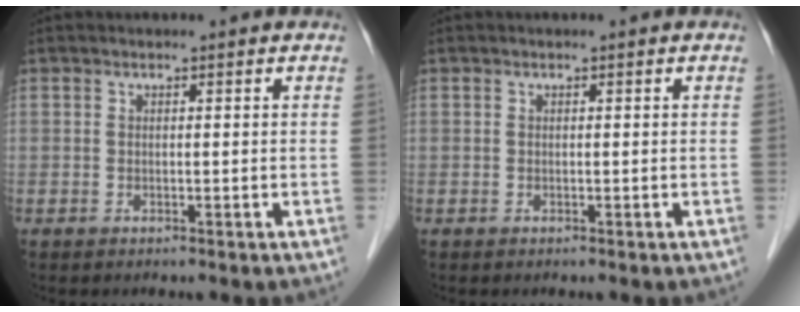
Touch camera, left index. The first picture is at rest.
{"total": 0.0}